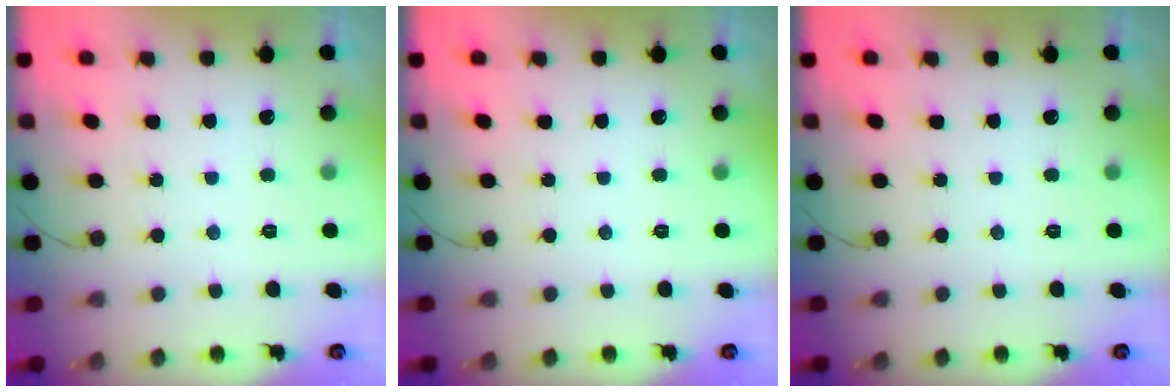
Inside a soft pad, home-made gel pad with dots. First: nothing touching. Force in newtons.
{"total": 0.0}
{"total": 0.0}